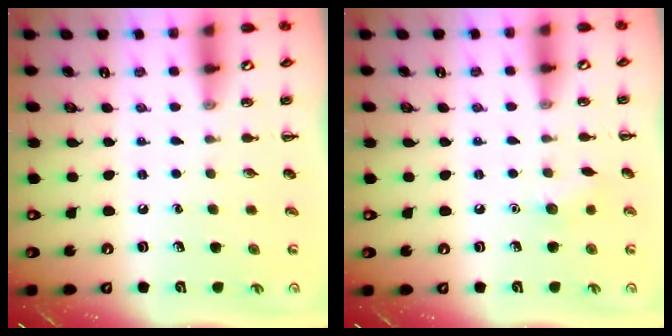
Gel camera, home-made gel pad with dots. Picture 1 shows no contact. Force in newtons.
{"total": 5.7, "press": 5.6, "slide": 1.1}